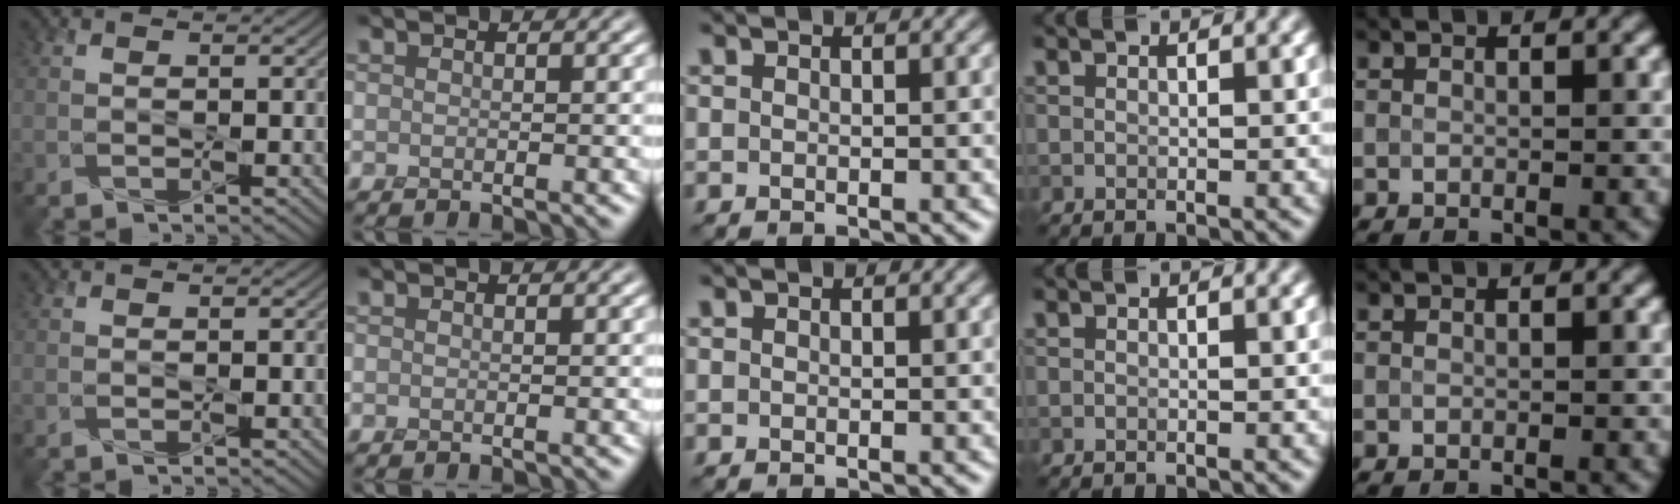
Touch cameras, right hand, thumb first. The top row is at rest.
{}